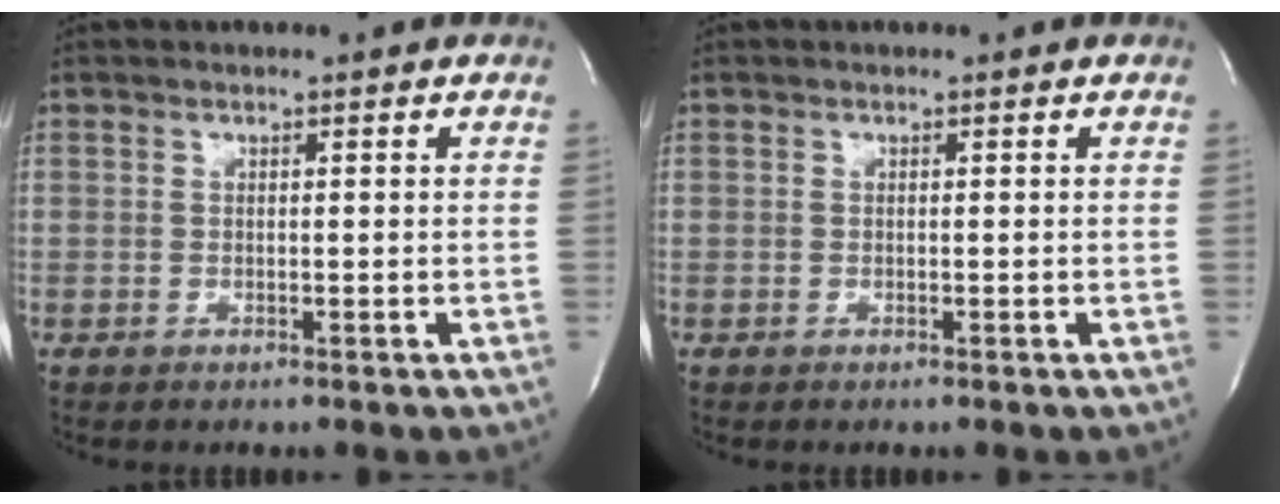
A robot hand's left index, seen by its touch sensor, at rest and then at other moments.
{"total": 0.0}